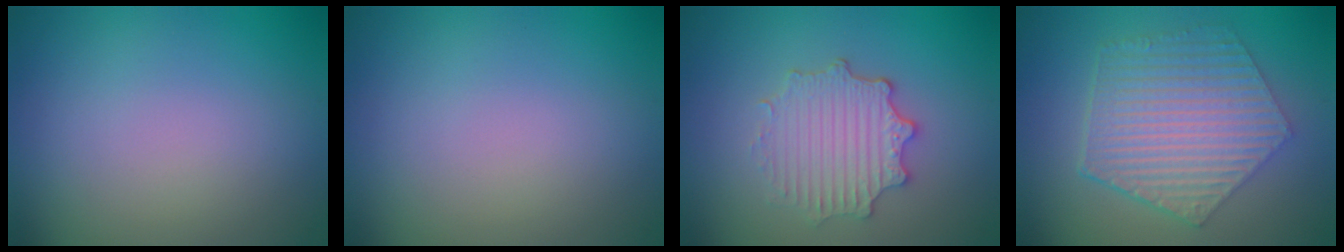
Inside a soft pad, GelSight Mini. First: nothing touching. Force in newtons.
{"total": 0.0}
{"total": 4.0, "press": 3.5, "slide": 1.8}
{"total": 6.9, "press": 4.9, "slide": 4.8}